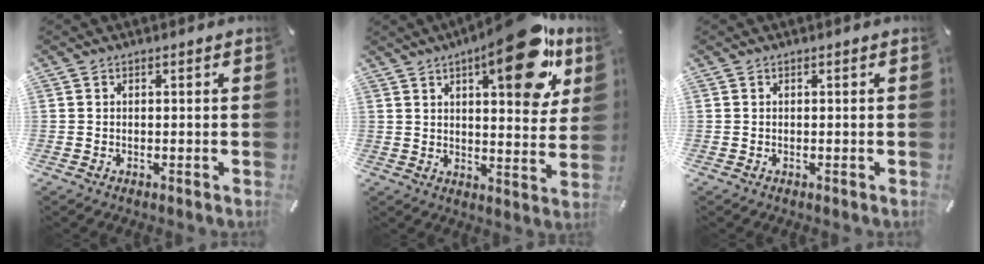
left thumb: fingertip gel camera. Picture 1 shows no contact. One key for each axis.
{"total": 19.5, "fx": 11.0, "fy": 7.1, "fz": 14.5, "tx": -0.183, "ty": -0.062, "tz": 0.167}
{"total": 0.0}